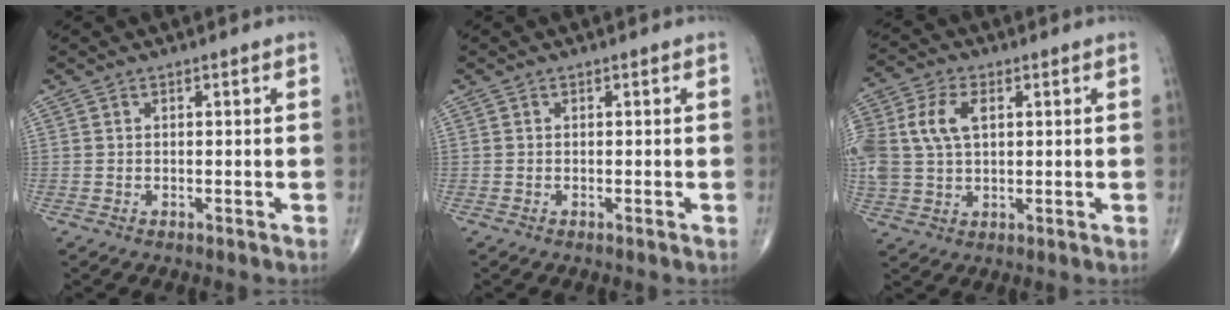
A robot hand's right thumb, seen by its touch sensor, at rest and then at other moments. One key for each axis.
{"total": 0.0}
{"total": 12.4, "fx": 2.7, "fy": 8.0, "fz": 9.1, "tx": -0.222, "ty": 0.007, "tz": 0.053}